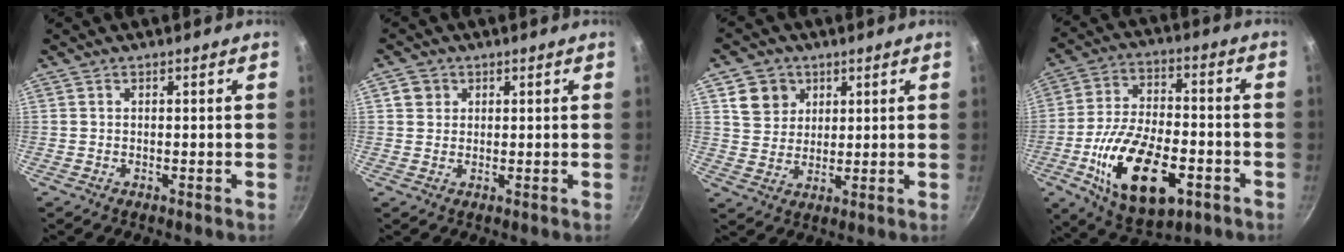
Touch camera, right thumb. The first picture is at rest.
{"total": 2.8, "force": [0.9, 2.6, 0.8], "torque": [0.002, 0.005, 0.012]}
{"total": 7.1, "force": [3.0, 6.2, 2.0], "torque": [-0.002, -0.001, 0.055]}
{"total": 20.3, "force": [-7.1, 10.4, 16.0], "torque": [-0.273, 0.023, -0.115]}